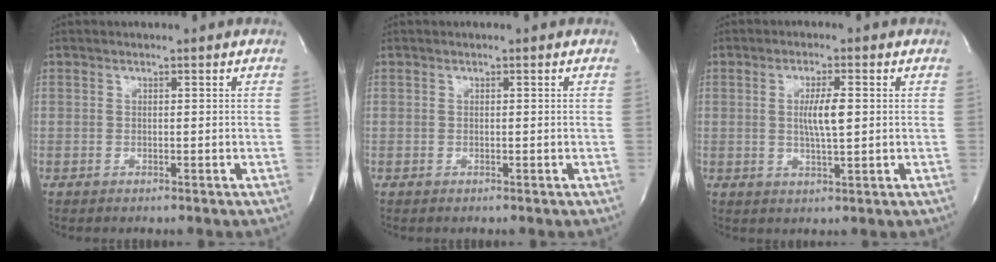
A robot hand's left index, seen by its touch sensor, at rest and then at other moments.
{"total": 0.0}
{"total": 4.6, "force": [0.5, 0.5, 4.6], "torque": [-0.085, -0.004, 0.009]}